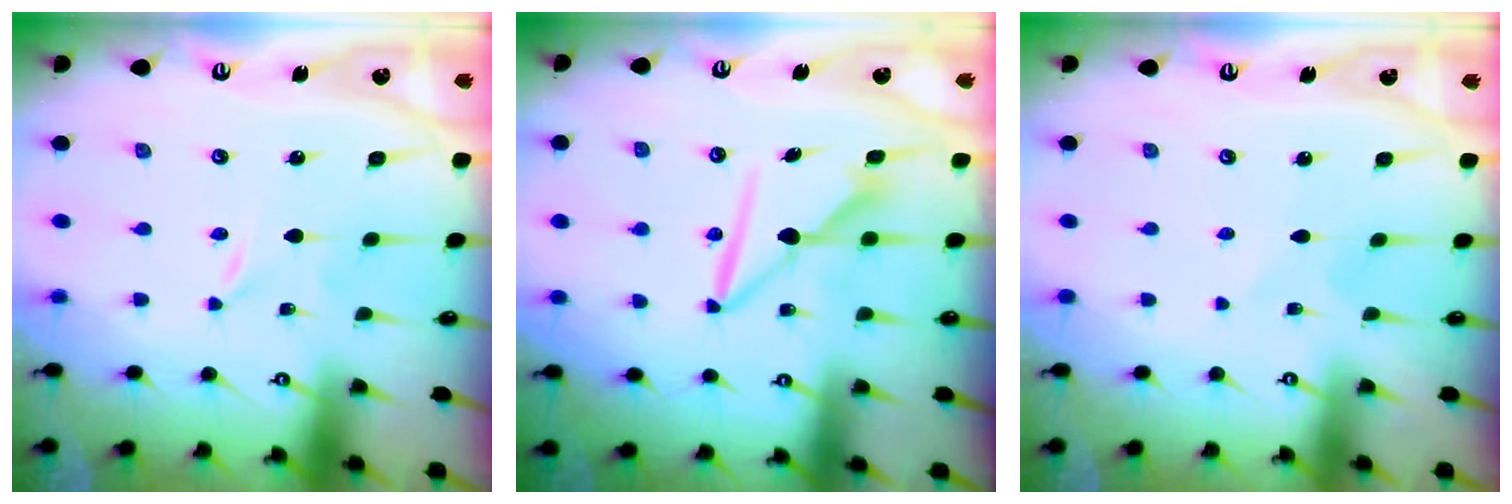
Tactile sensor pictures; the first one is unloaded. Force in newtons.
{"total": 7.9, "press": 7.9, "slide": 0.6}
{"total": 2.5, "press": 2.5, "slide": 0.3}